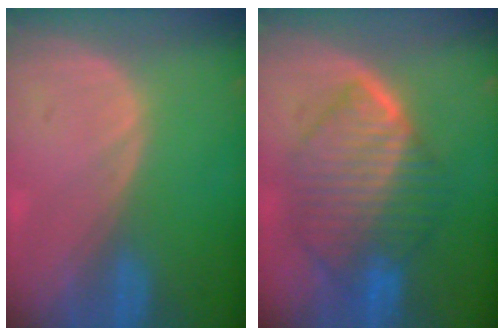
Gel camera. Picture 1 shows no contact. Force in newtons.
{"total": 10.2, "press": 10.1, "slide": 1.1}